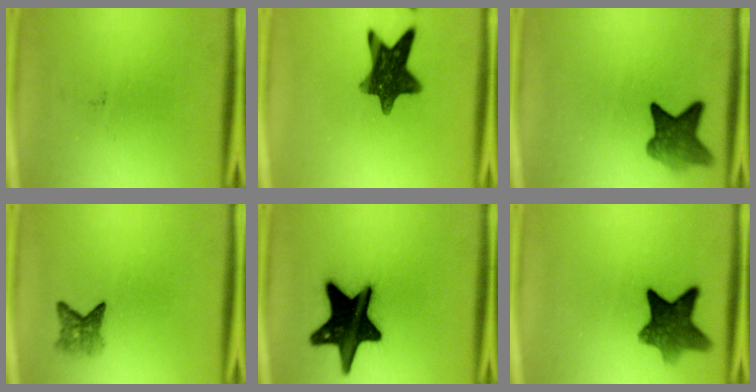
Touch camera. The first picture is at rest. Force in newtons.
{"total": 11.9}
{"total": 6.5}
{"total": 3.0}
{"total": 19.9}
{"total": 9.4}